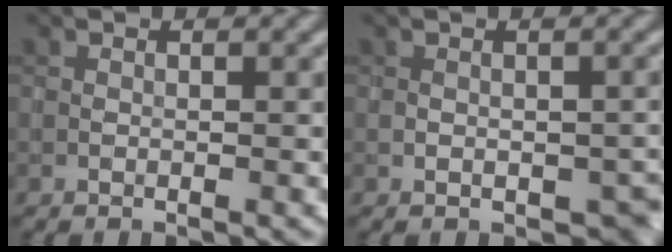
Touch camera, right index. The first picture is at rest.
{"total": 2.4, "force": [-0.8, 1.5, 1.7], "torque": [-0.022, -0.011, -0.003]}